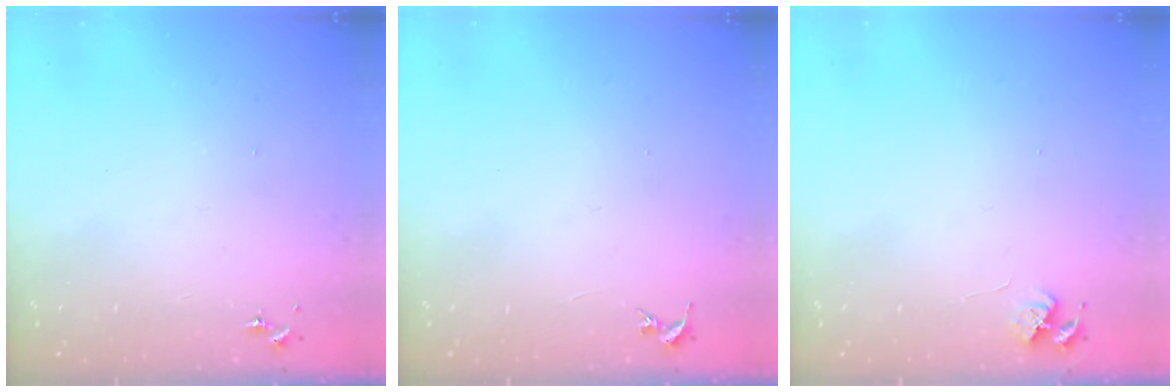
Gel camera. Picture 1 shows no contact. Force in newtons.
{"total": 0.0}
{"total": 4.5, "press": 4.4, "slide": 0.6}